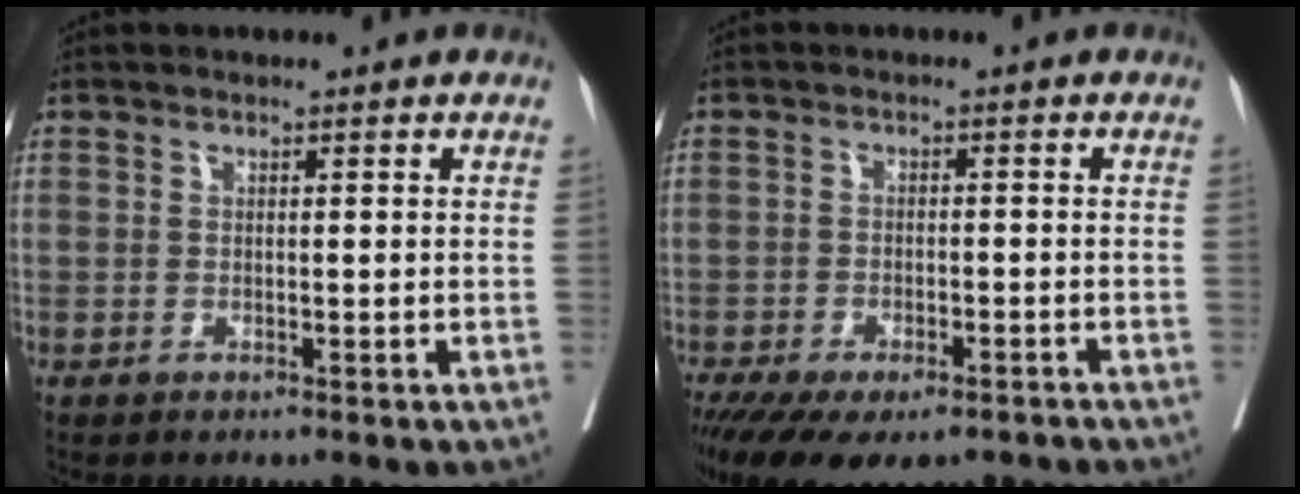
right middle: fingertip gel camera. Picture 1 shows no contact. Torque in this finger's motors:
{"motor_torque": [1.23, -0.91, 0.32, 0.09]}